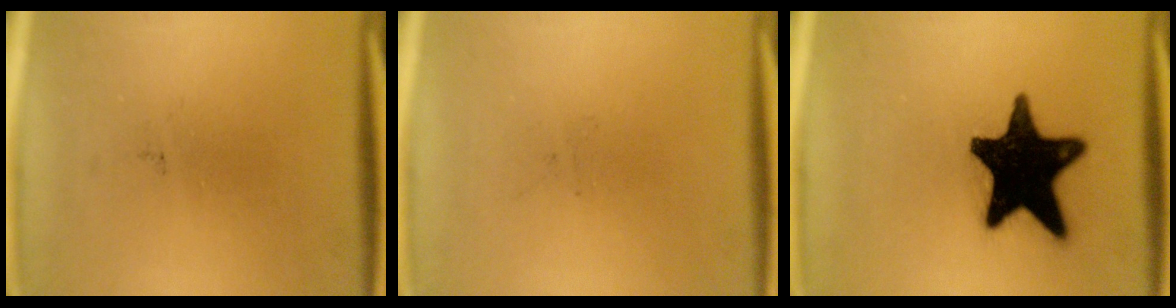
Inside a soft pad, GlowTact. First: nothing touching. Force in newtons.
{"total": 0.0}
{"total": 19.4}